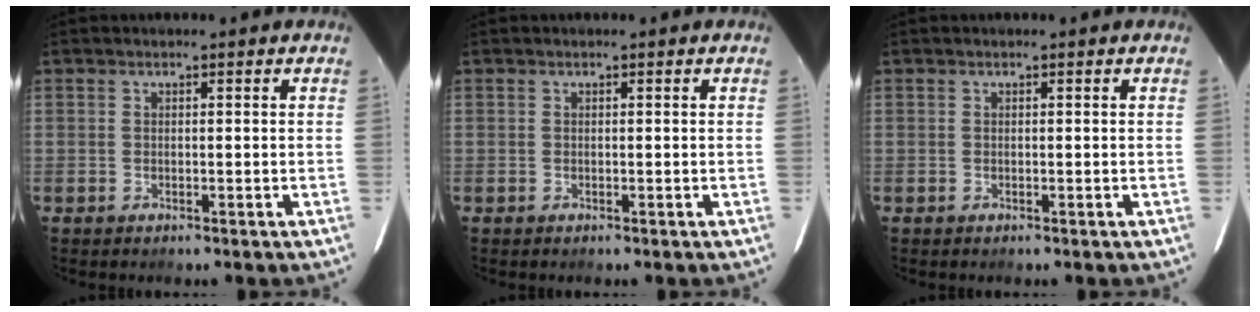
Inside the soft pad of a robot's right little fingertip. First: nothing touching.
{"total": 0.0}
{"total": 0.0}